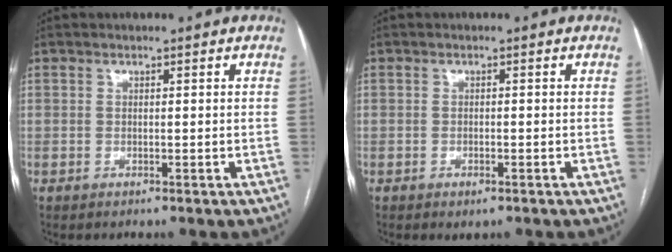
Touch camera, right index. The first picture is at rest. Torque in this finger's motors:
{"motor_torque": [0.29, -0.15, 0.07, 0.01]}